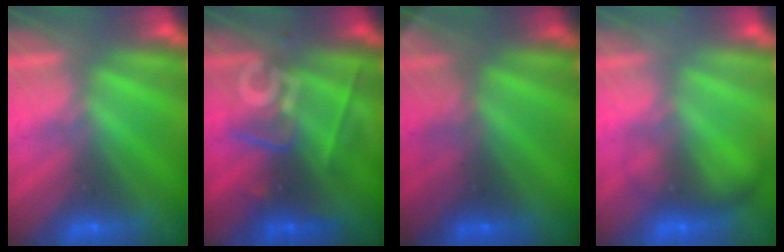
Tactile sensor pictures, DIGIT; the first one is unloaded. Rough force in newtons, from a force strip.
{"total": 2.7}
{"total": 2.8}
{"total": 2.1}